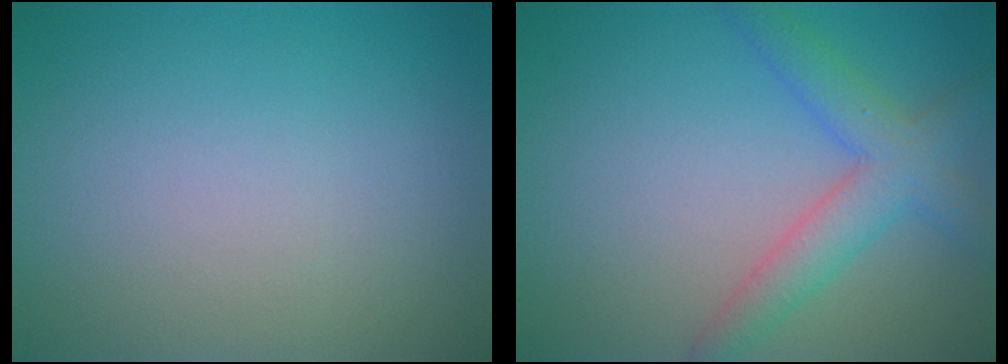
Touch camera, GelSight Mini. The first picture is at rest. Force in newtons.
{"total": 4.1, "press": 4.1, "slide": 0.2}